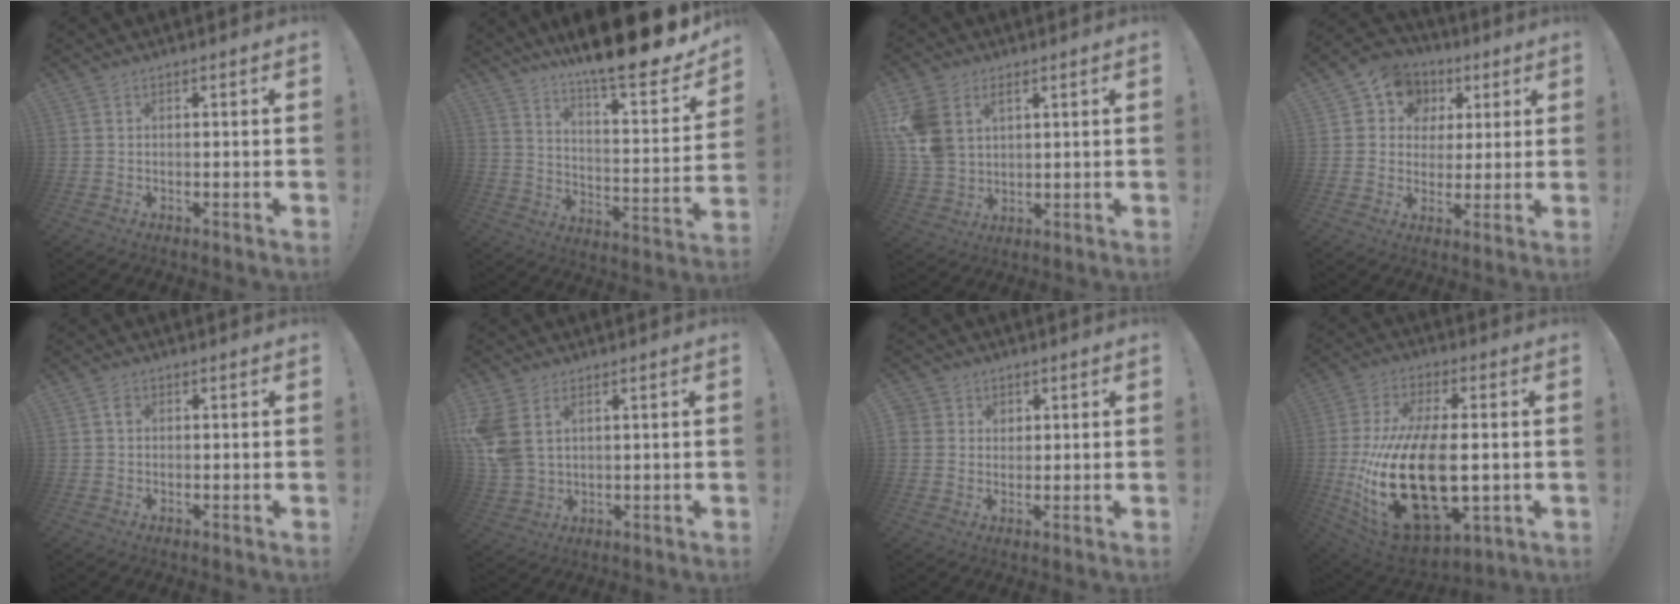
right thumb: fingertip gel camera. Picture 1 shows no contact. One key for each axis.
{"total": 16.5, "fx": 13.5, "fy": 1.7, "fz": 9.4, "tx": -0.145, "ty": -0.120, "tz": 0.217}
{"total": 10.0, "fx": 4.4, "fy": 7.2, "fz": 5.3, "tx": -0.112, "ty": -0.016, "tz": 0.087}
{"total": 10.5, "fx": 3.3, "fy": 9.5, "fz": 3.0, "tx": -0.043, "ty": -0.013, "tz": 0.068}
{"total": 0.9, "fx": 0.5, "fy": 0.3, "fz": 0.6, "tx": -0.003, "ty": -0.001, "tz": 0.007}
{"total": 8.1, "fx": 3.7, "fy": 5.1, "fz": 5.1, "tx": -0.107, "ty": -0.017, "tz": 0.074}
{"total": 4.0, "fx": 1.5, "fy": 3.7, "fz": 0.7, "tx": -0.011, "ty": -0.006, "tz": 0.028}
{"total": 28.8, "fx": -2.4, "fy": 15.0, "fz": 24.5, "tx": -0.484, "ty": -0.011, "tz": -0.025}